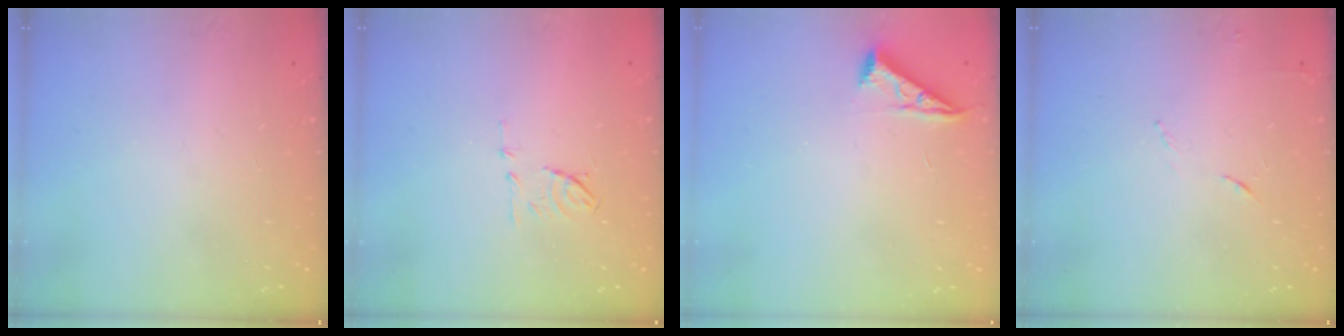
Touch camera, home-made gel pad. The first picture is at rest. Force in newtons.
{"total": 6.7, "press": 6.6, "slide": 0.9}
{"total": 5.0, "press": 5.0, "slide": 0.7}
{"total": 4.8, "press": 4.7, "slide": 0.8}